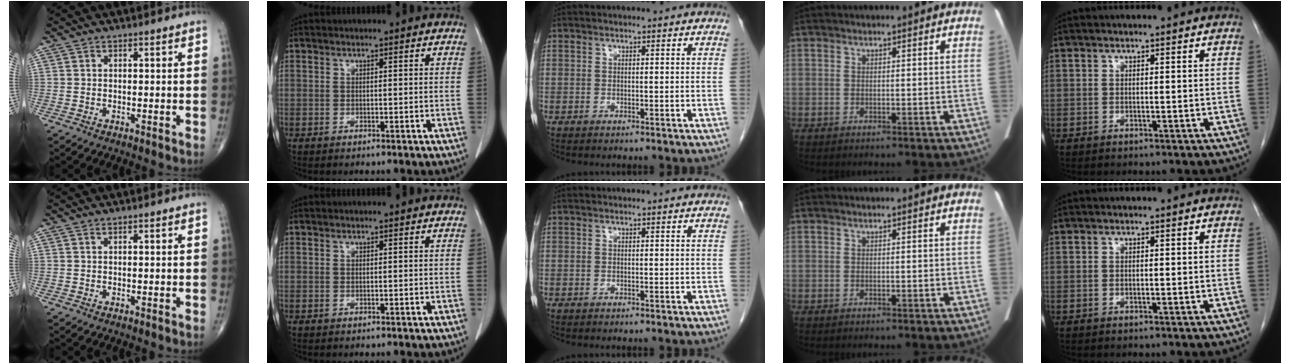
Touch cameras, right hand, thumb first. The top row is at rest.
{}